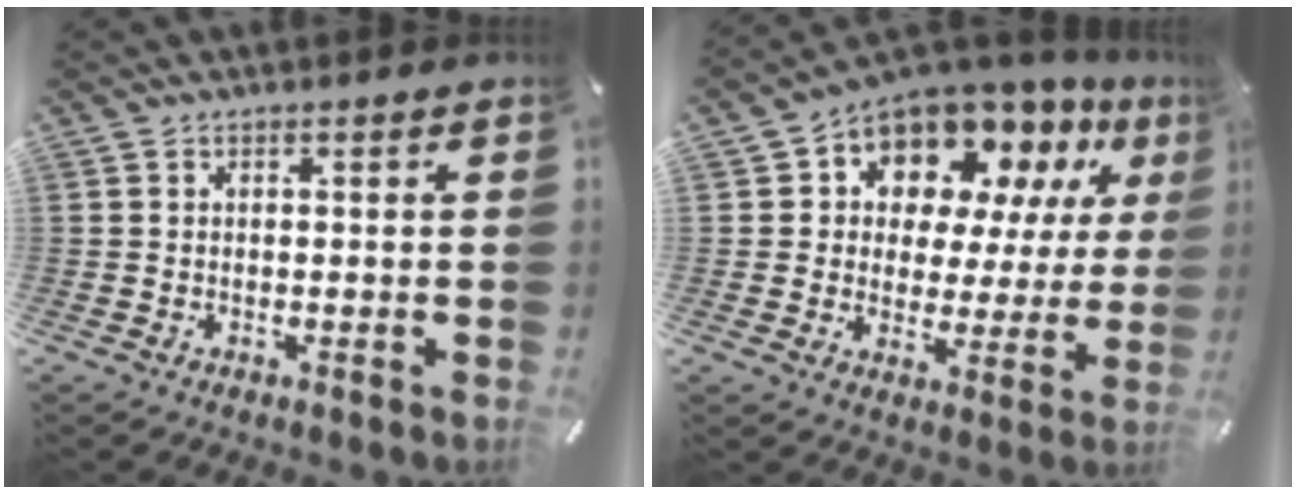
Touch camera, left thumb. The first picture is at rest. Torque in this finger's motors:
{"motor_torque": [1.65, 2.74, 1.54, -1.23, 0.21]}